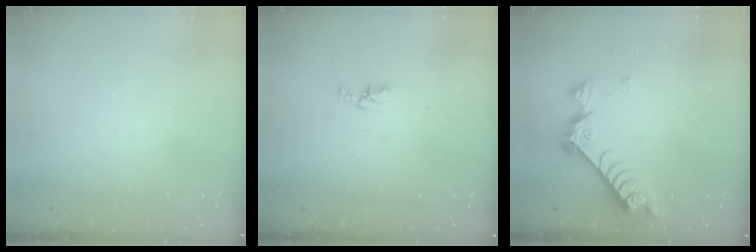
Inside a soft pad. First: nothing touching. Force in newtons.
{"total": 3.3, "press": 3.3, "slide": 0.5}
{"total": 7.4, "press": 7.3, "slide": 0.9}